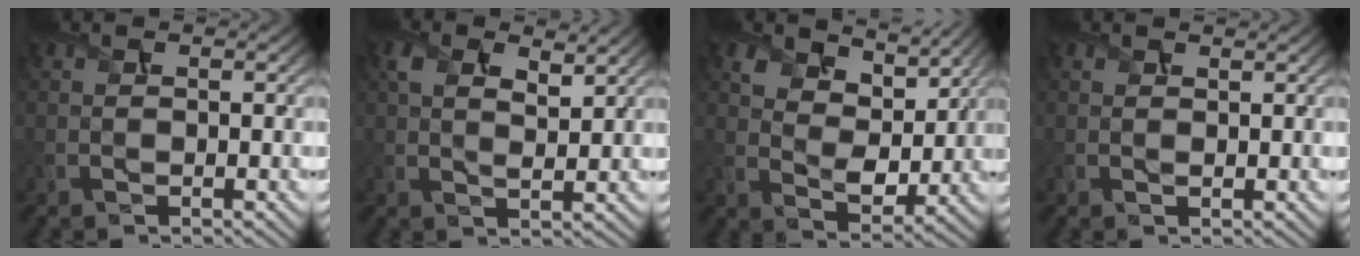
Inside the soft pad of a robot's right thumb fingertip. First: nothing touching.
{"total": 4.8, "force": [2.6, 2.2, 3.4], "torque": [-0.074, 0.001, 0.049]}
{"total": 7.7, "force": [4.8, 4.7, 3.8], "torque": [-0.083, -0.004, 0.081]}
{"total": 0.9, "force": [0.7, 0.3, 0.3], "torque": [-0.010, -0.002, 0.015]}